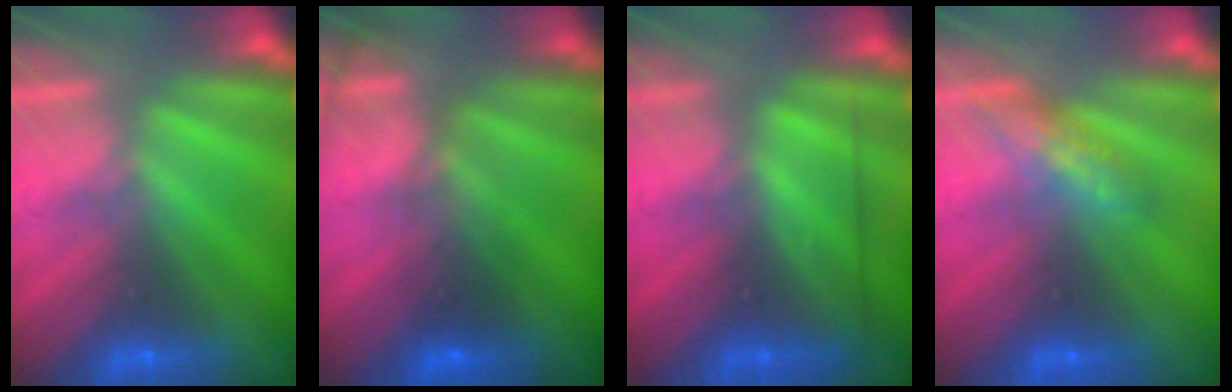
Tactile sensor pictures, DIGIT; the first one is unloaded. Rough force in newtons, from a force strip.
{"total": 10.2}
{"total": 2.4}
{"total": 2.4}